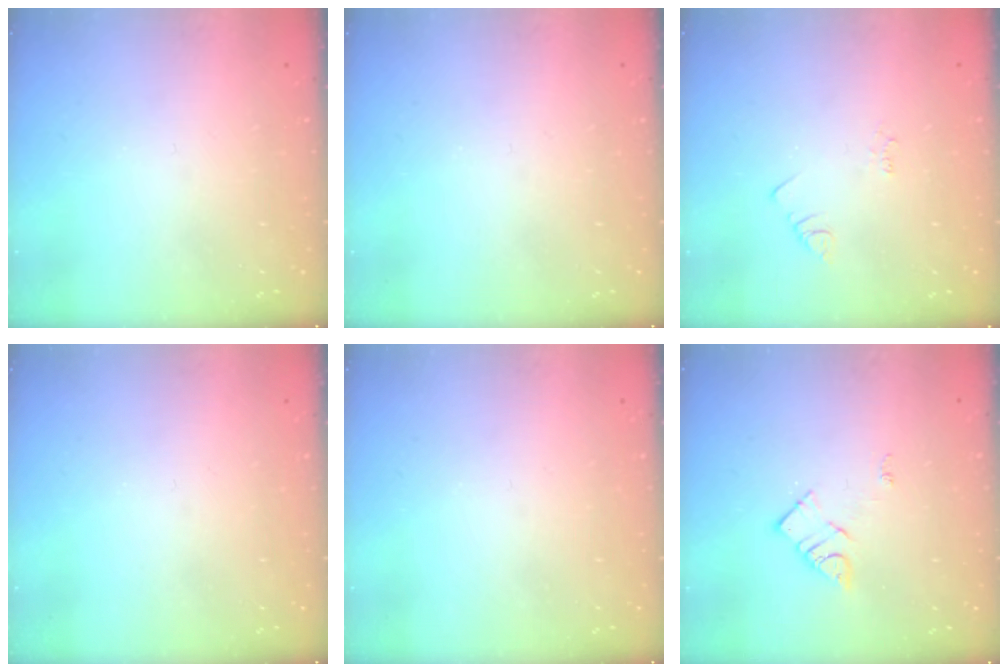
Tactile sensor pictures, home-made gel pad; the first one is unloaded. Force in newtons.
{"total": 0.0}
{"total": 2.2, "press": 2.1, "slide": 0.4}
{"total": 0.0}
{"total": 0.0}
{"total": 7.4, "press": 7.4, "slide": 0.2}